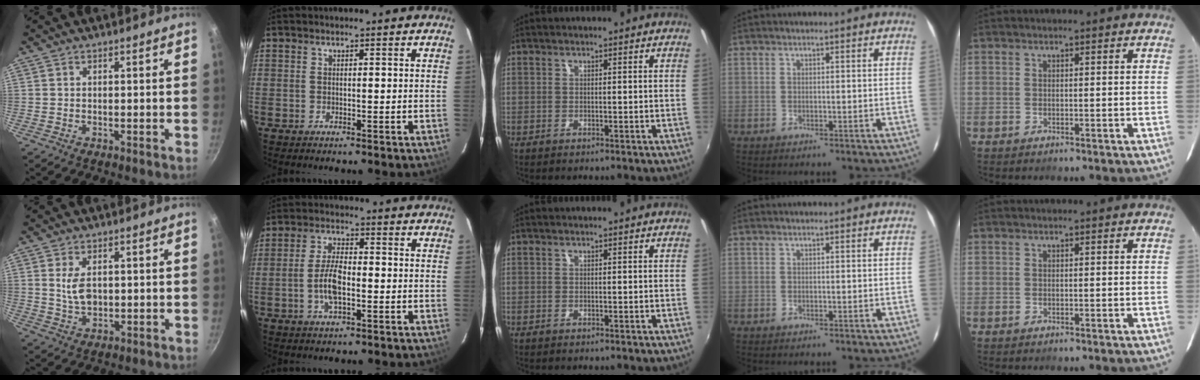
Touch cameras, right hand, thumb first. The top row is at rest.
{"thumb": {"total": 5.3, "force": [0.9, 3.2, 4.2], "torque": [-0.070, -0.007, 0.021]}, "index": {"total": 6.7, "force": [-1.7, 2.7, 6.0], "torque": [-0.122, 0.005, -0.032]}}